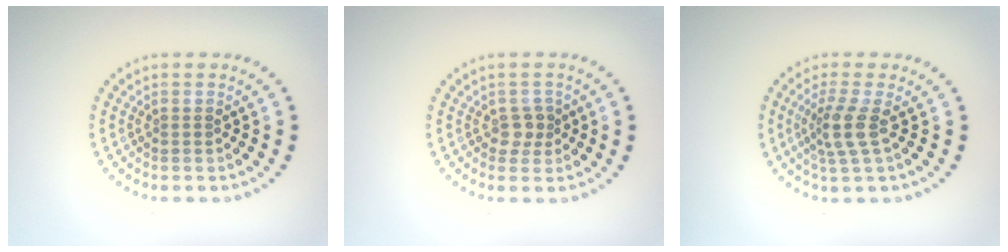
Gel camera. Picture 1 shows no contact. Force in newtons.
{"total": 1.6, "press": 1.4, "slide": 0.8}
{"total": 2.7, "press": 2.1, "slide": 1.8}